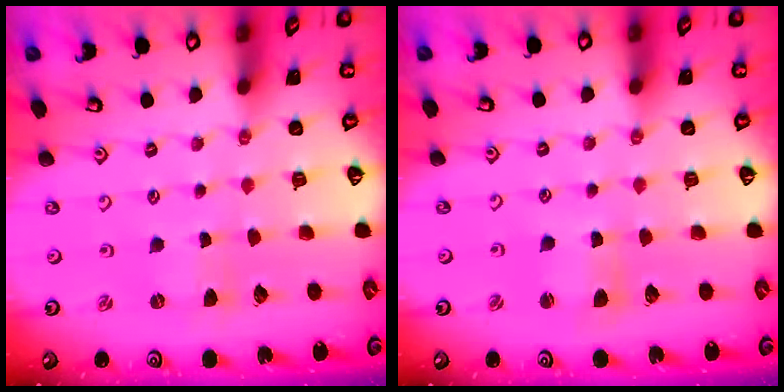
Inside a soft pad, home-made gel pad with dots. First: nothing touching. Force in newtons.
{"total": 3.2, "press": 3.2, "slide": 0.4}